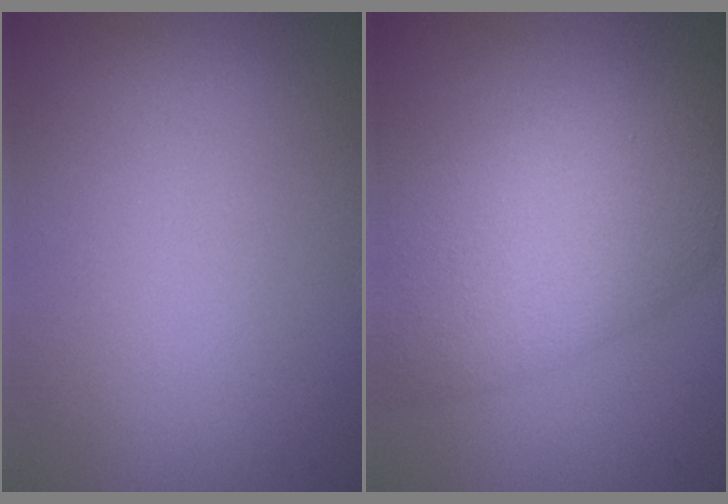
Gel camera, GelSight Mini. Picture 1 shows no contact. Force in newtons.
{"total": 7.5, "press": 7.5, "slide": 0.3}